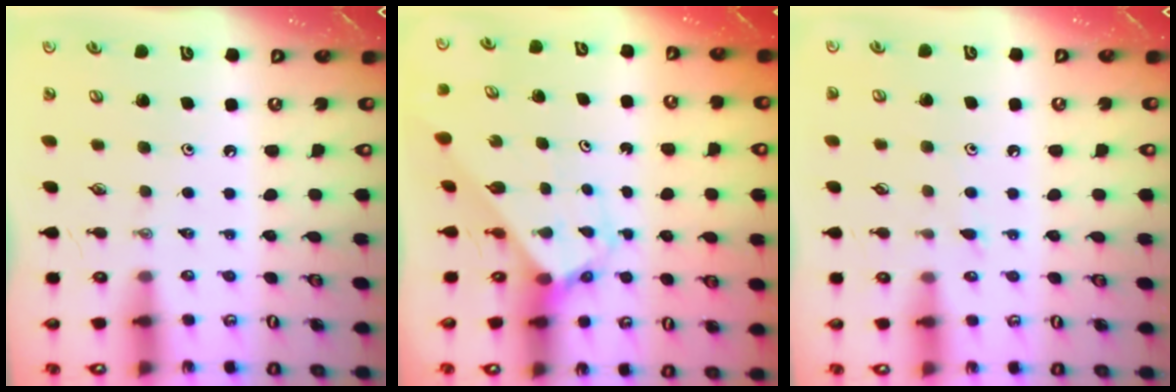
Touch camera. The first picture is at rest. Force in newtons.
{"total": 2.6, "press": 2.6, "slide": 0.2}
{"total": 7.9, "press": 7.8, "slide": 0.8}